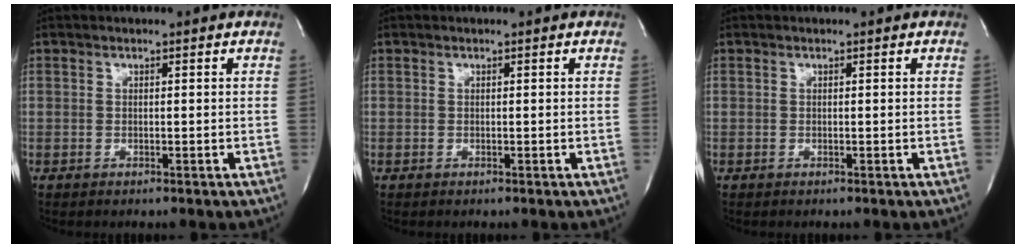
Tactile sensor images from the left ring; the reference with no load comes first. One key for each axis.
{"total": 0.0}
{"total": 0.0}